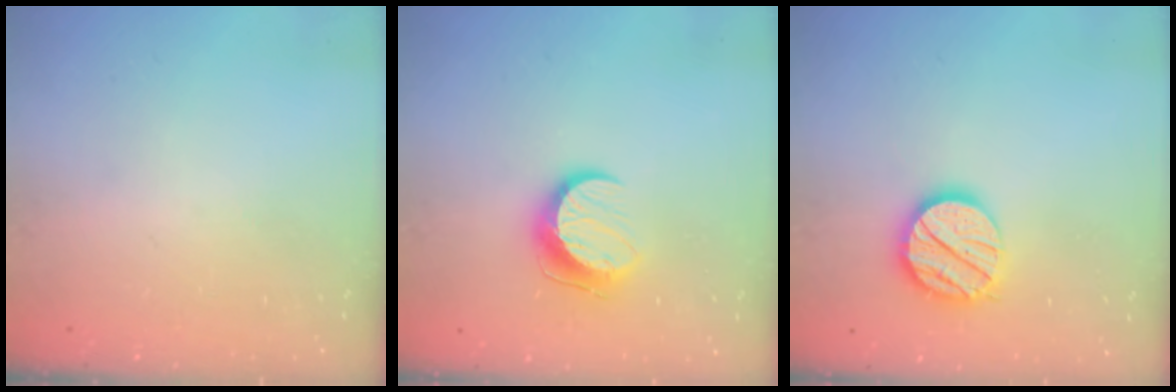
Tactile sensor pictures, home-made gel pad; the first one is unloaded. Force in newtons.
{"total": 11.6, "press": 11.6, "slide": 0.5}
{"total": 15.9, "press": 15.9, "slide": 1.5}